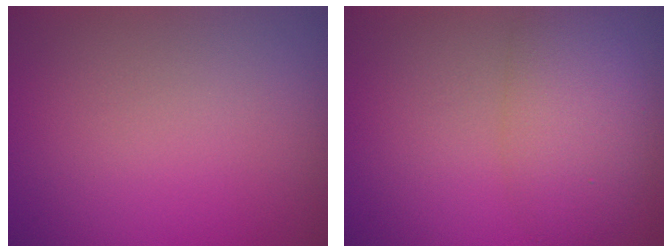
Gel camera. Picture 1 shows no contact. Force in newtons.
{"total": 4.8, "press": 4.8, "slide": 0.2}